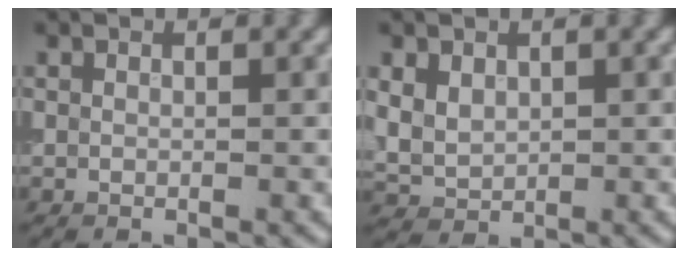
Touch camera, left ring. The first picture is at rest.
{"total": 3.0, "force": [0.7, 2.4, 1.7], "torque": [-0.044, -0.003, 0.018]}